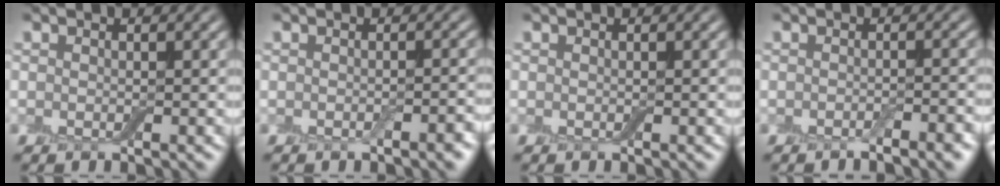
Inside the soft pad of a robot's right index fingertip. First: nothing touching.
{"total": 1.4, "force": [-0.7, 0.4, 1.1], "torque": [-0.016, -0.002, -0.010]}
{"total": 0.0}
{"total": 2.3, "force": [-1.4, 0.5, 1.8], "torque": [-0.021, 0.000, -0.023]}